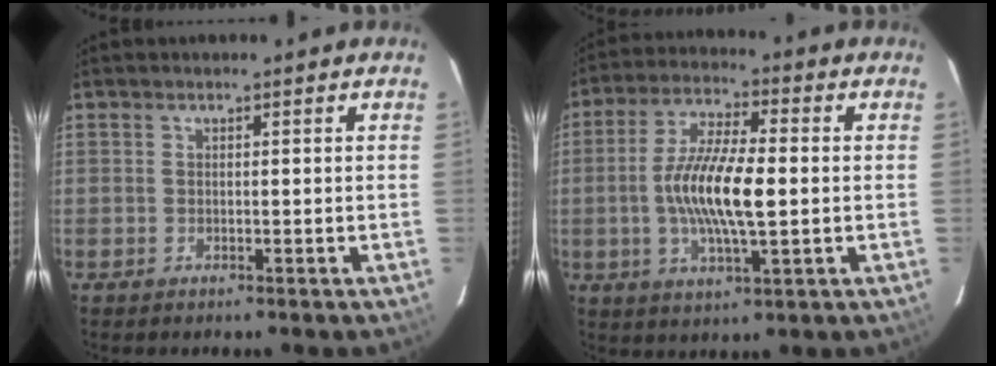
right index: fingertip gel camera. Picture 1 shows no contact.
{"total": 12.7, "force": [-0.9, 3.2, 12.2], "torque": [-0.239, 0.002, -0.017]}